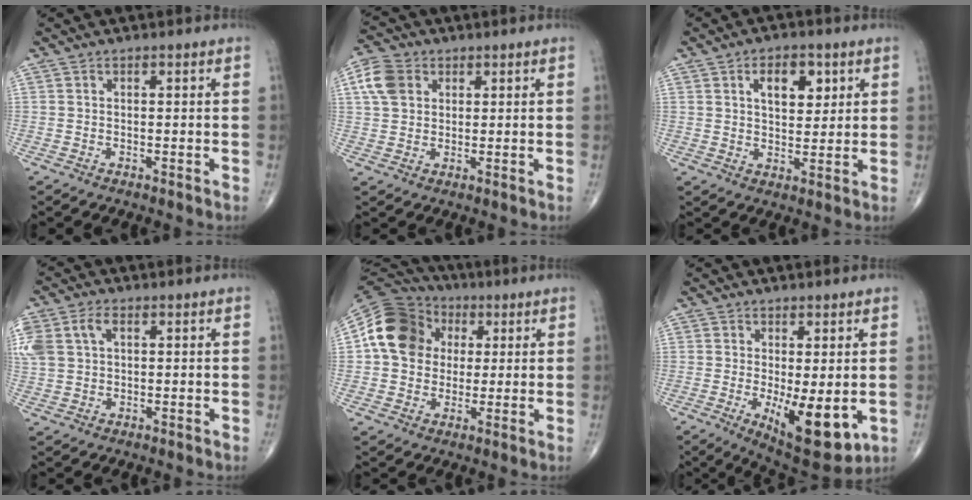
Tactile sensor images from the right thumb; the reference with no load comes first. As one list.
[{"total": 6.8, "force": [2.2, 5.2, 3.8], "torque": [-0.067, 0.006, 0.037]}, {"total": 7.6, "force": [3.0, 4.3, 5.5], "torque": [-0.058, -0.013, 0.045]}, {"total": 11.5, "force": [3.4, 8.0, 7.5], "torque": [-0.211, 0.024, 0.069]}, {"total": 15.4, "force": [2.7, 12.6, 8.4], "torque": [-0.143, 0.021, 0.038]}, {"total": 11.3, "force": [-2.2, 4.2, 10.3], "torque": [-0.141, -0.028, -0.019]}]